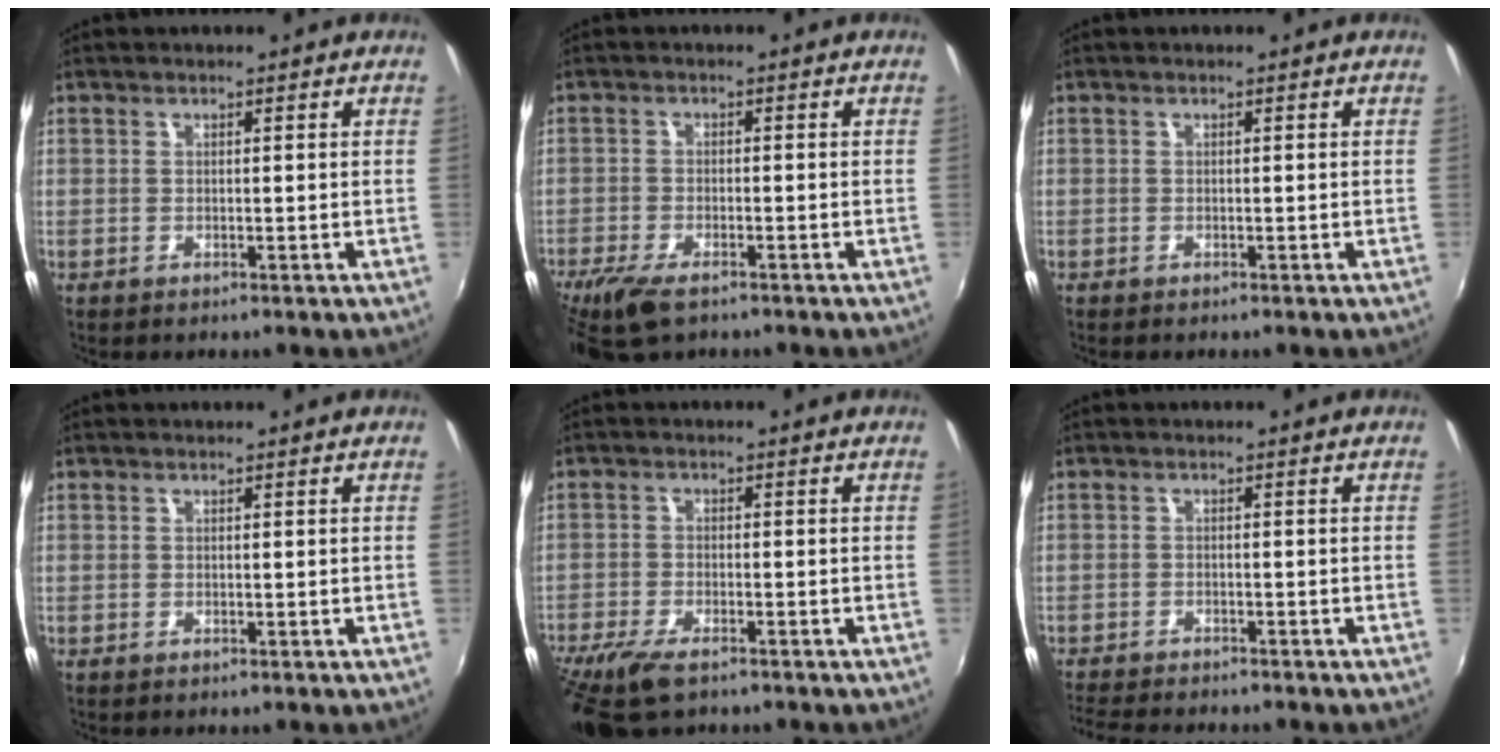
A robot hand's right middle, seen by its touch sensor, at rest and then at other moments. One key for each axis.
{"total": 8.1, "fx": -5.8, "fy": 2.9, "fz": 4.9, "tx": -0.122, "ty": -0.024, "tz": -0.109}
{"total": 0.0}
{"total": 0.0}
{"total": 10.1, "fx": -7.2, "fy": 3.5, "fz": 6.1, "tx": -0.151, "ty": -0.033, "tz": -0.136}
{"total": 7.3, "fx": -6.8, "fy": 0.9, "fz": 2.7, "tx": -0.072, "ty": -0.022, "tz": -0.113}